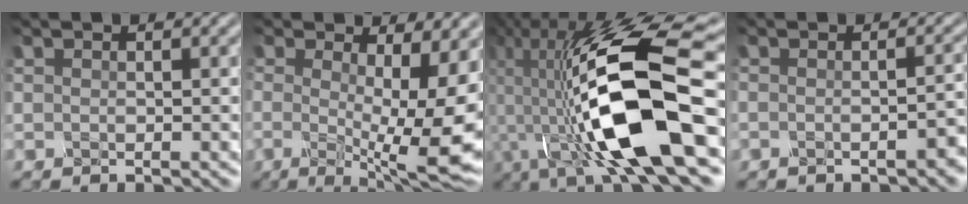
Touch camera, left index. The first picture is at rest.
{"total": 12.5, "force": [-0.2, 3.2, 12.1], "torque": [-0.143, -0.007, -0.001]}
{"total": 14.2, "force": [-4.4, 3.9, 12.9], "torque": [-0.245, 0.004, -0.088]}
{"total": 1.8, "force": [-1.0, 0.4, 1.4], "torque": [-0.015, 0.002, -0.018]}